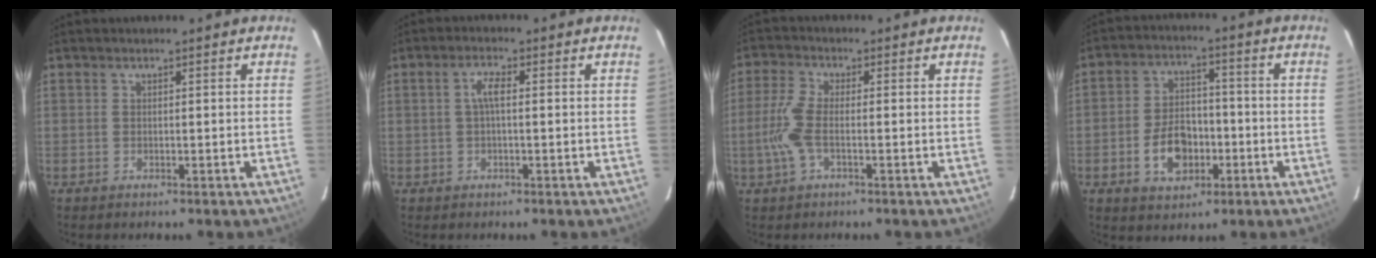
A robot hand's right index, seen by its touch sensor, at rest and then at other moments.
{"total": 2.7, "force": [0.0, 0.6, 2.6], "torque": [-0.053, 0.008, 0.001]}
{"total": 6.0, "force": [-1.5, 1.8, 5.5], "torque": [-0.130, 0.001, -0.031]}
{"total": 9.5, "force": [-3.3, 6.2, 6.4], "torque": [-0.127, 0.018, -0.046]}